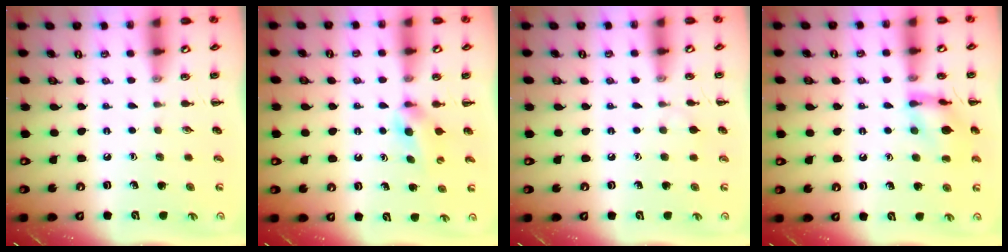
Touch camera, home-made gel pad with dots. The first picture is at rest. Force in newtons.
{"total": 3.9, "press": 3.7, "slide": 1.4}
{"total": 4.1, "press": 3.8, "slide": 1.5}
{"total": 12.6, "press": 12.6, "slide": 0.4}